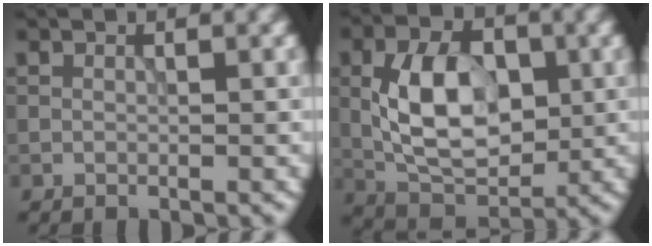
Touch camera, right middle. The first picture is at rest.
{"total": 8.2, "force": [-0.1, 5.0, 6.5], "torque": [-0.124, 0.000, -0.008]}